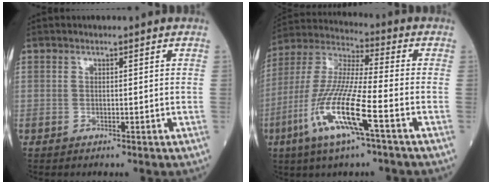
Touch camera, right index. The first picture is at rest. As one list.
[{"total": 15.0, "force": [-6.0, 1.0, 13.7], "torque": [-0.294, -0.016, -0.117]}]